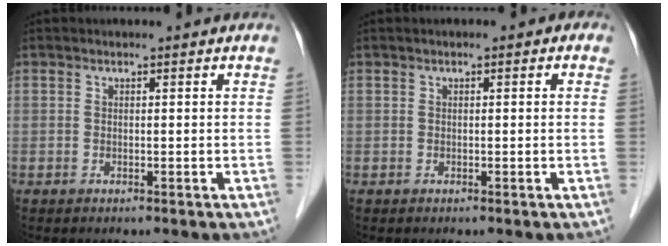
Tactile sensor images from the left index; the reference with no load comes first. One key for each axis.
{"total": 0.7, "fx": 0.1, "fy": 0.4, "fz": 0.6, "tx": -0.005, "ty": 0.006, "tz": -0.001}